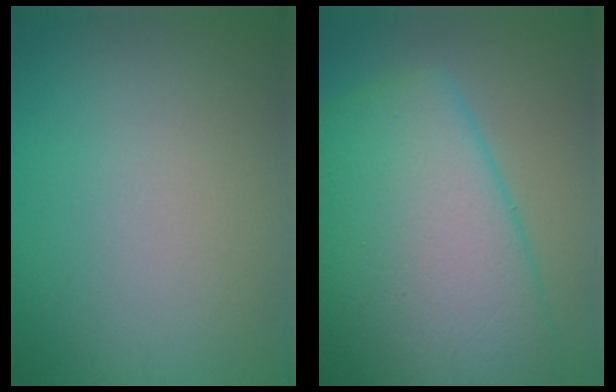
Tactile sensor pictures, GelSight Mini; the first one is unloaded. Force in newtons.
{"total": 13.5, "press": 13.5, "slide": 0.4}